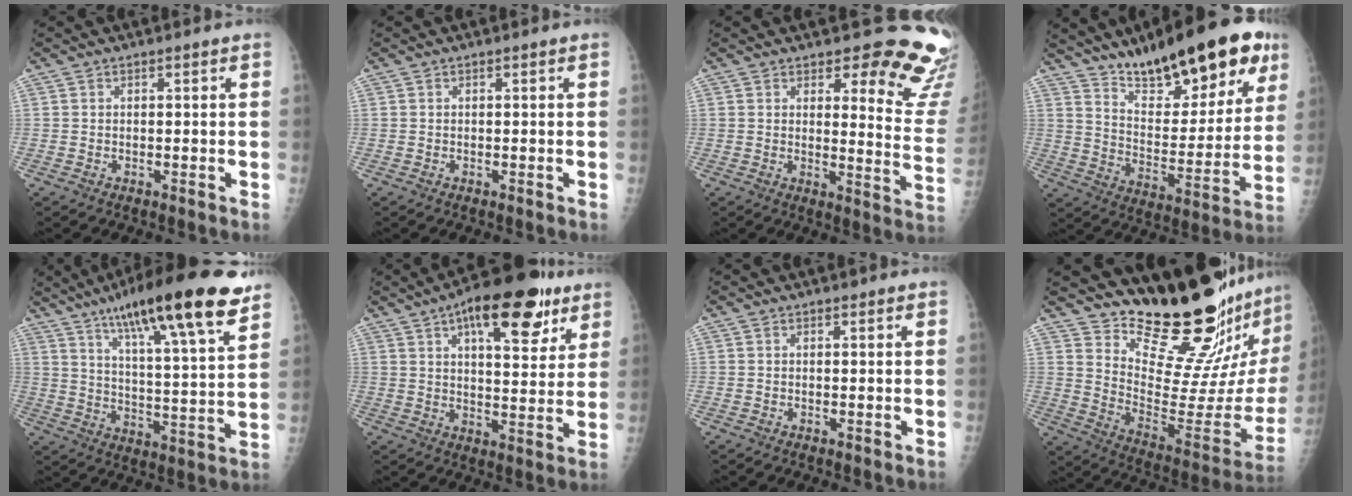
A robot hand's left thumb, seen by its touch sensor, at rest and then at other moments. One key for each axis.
{"total": 0.0}
{"total": 15.9, "fx": 13.2, "fy": 4.8, "fz": 7.6, "tx": -0.035, "ty": -0.121, "tz": 0.132}
{"total": 24.9, "fx": 16.3, "fy": 8.4, "fz": 16.8, "tx": -0.208, "ty": -0.069, "tz": 0.253}
{"total": 23.7, "fx": 15.4, "fy": 4.0, "fz": 17.5, "tx": -0.262, "ty": -0.045, "tz": 0.241}
{"total": 15.4, "fx": 8.0, "fy": 5.9, "fz": 11.8, "tx": -0.140, "ty": -0.017, "tz": 0.113}
{"total": 0.7, "fx": 0.5, "fy": 0.3, "fz": 0.3, "tx": -0.006, "ty": -0.003, "tz": 0.006}
{"total": 24.5, "fx": 21.2, "fy": 3.6, "fz": 11.7, "tx": -0.140, "ty": -0.197, "tz": 0.308}